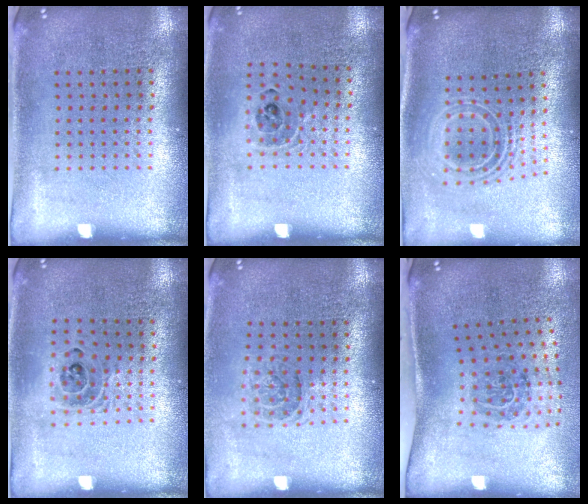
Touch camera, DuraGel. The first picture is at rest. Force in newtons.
{"total": 0.9, "press": 0.9, "slide": 0.1}
{"total": 2.2, "press": 1.6, "slide": 1.5}
{"total": 1.3, "press": 1.2, "slide": 0.5}
{"total": 1.2, "press": 1.0, "slide": 0.6}
{"total": 1.7, "press": 1.1, "slide": 1.4}